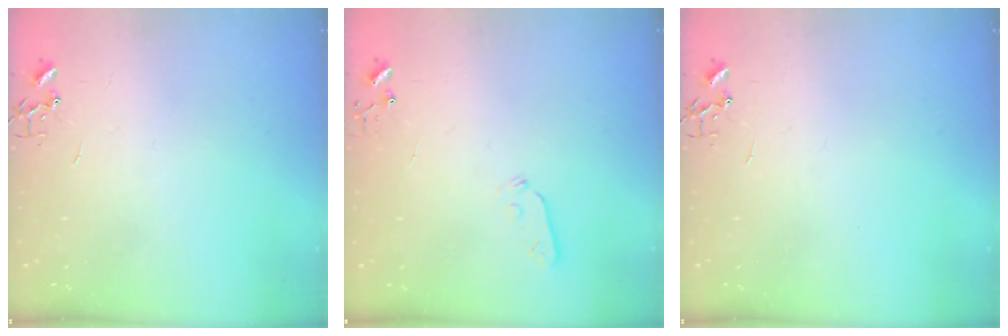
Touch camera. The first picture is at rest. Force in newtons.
{"total": 3.9, "press": 3.8, "slide": 0.8}
{"total": 0.0}